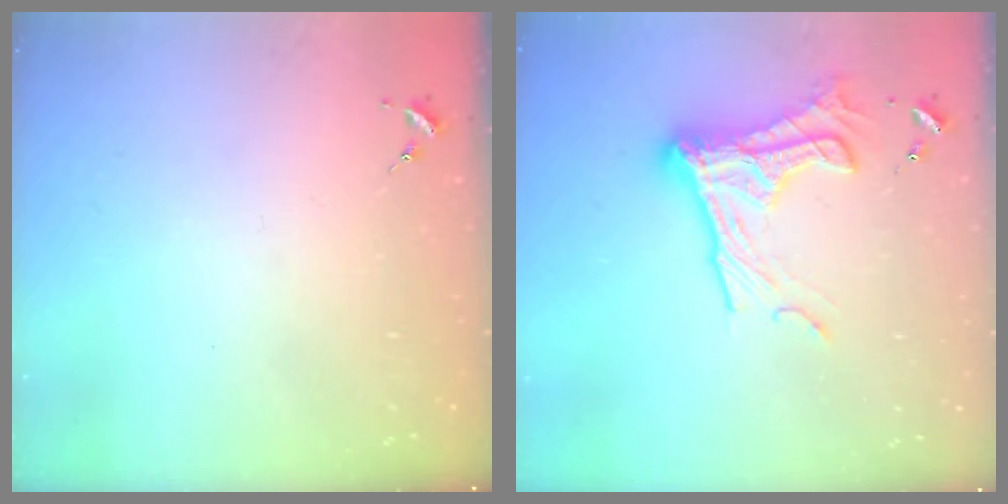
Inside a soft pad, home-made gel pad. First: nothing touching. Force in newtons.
{"total": 20.0, "press": 20.0, "slide": 1.1}